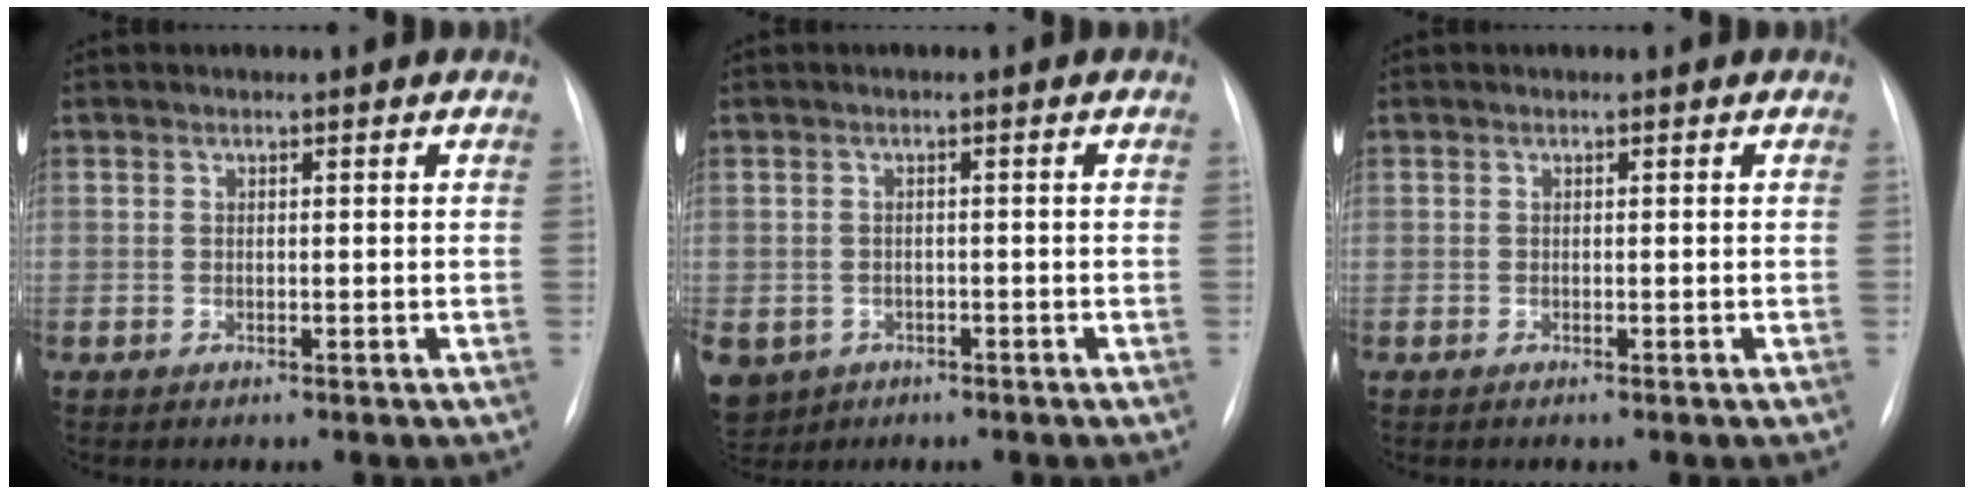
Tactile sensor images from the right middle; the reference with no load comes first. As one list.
[{"total": 7.9, "force": [-3.9, 6.5, 2.3], "torque": [-0.067, 0.003, -0.055]}, {"total": 0.0}]